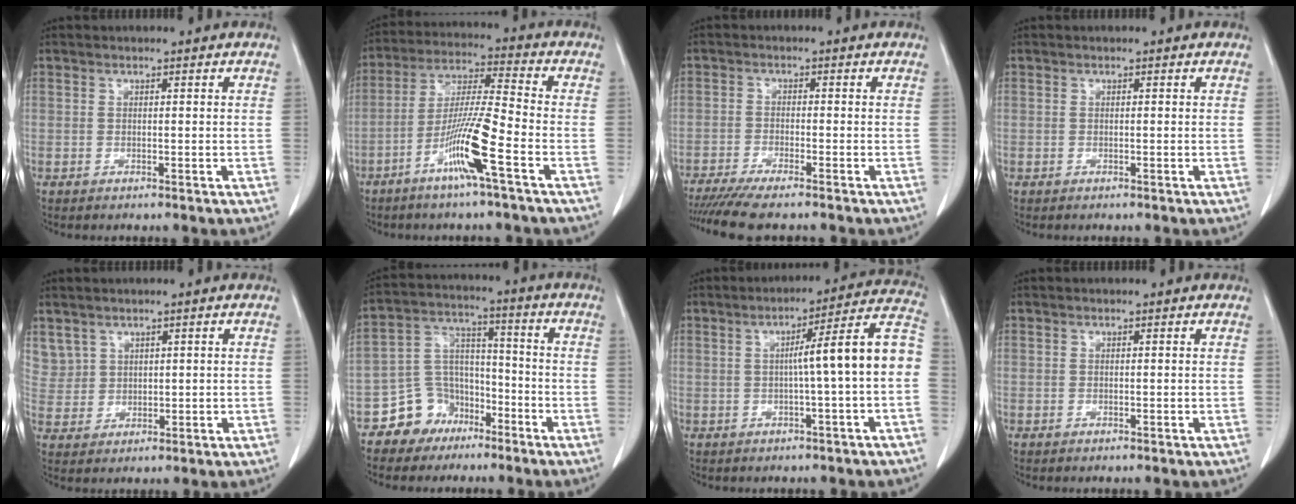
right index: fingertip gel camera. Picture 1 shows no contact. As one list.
[{"total": 10.9, "force": [-5.2, -0.5, 9.6], "torque": [-0.185, -0.006, -0.104]}, {"total": 8.8, "force": [-7.4, 0.3, 4.7], "torque": [-0.069, -0.019, -0.120]}, {"total": 0.0}, {"total": 5.1, "force": [3.0, 4.1, 0.4], "torque": [-0.011, 0.013, 0.073]}, {"total": 8.8, "force": [-5.6, 6.5, 1.5], "torque": [-0.031, 0.035, -0.096]}, {"total": 10.8, "force": [-0.7, -0.7, 10.7], "torque": [-0.143, 0.031, -0.015]}, {"total": 0.0}]